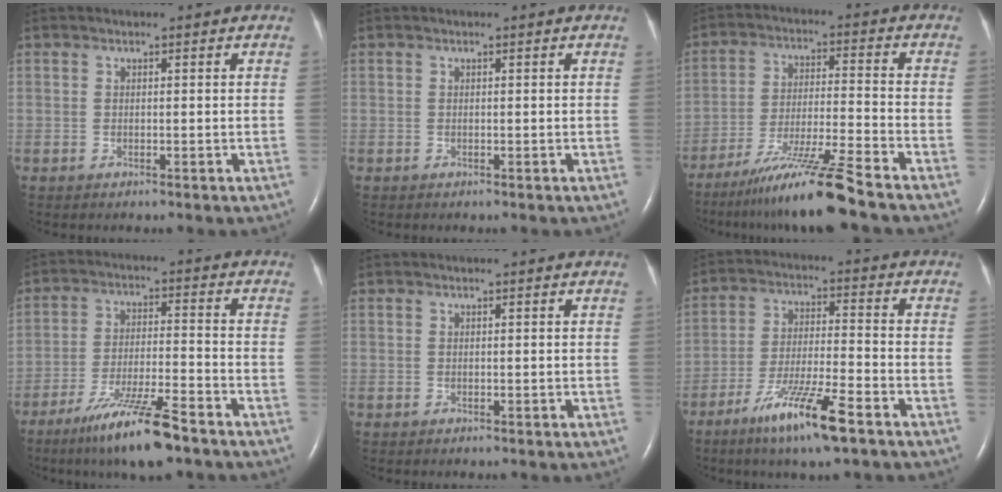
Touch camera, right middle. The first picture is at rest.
{"total": 0.0}
{"total": 12.1, "force": [-9.6, -2.3, 7.0], "torque": [-0.123, -0.030, -0.170]}
{"total": 11.3, "force": [-8.0, 0.6, 8.0], "torque": [-0.150, -0.031, -0.143]}
{"total": 0.0}
{"total": 11.2, "force": [-7.0, 0.5, 8.7], "torque": [-0.167, -0.027, -0.127]}